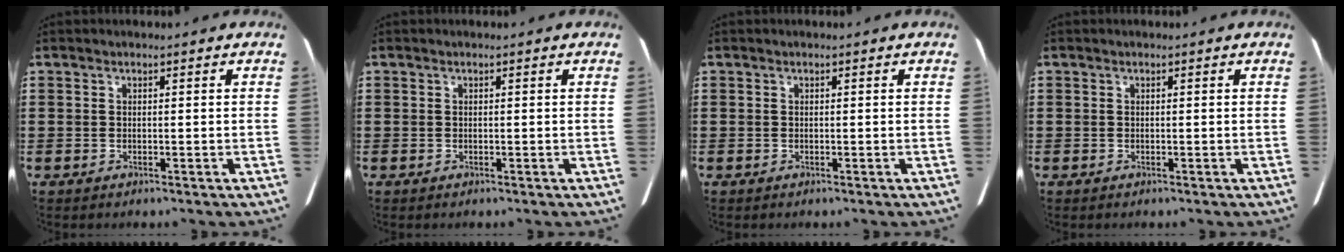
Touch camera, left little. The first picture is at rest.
{"total": 0.0}
{"total": 0.0}
{"total": 0.0}